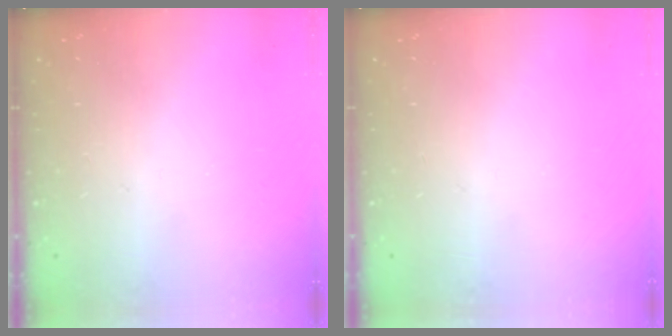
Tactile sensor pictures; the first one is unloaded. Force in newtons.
{"total": 0.0}